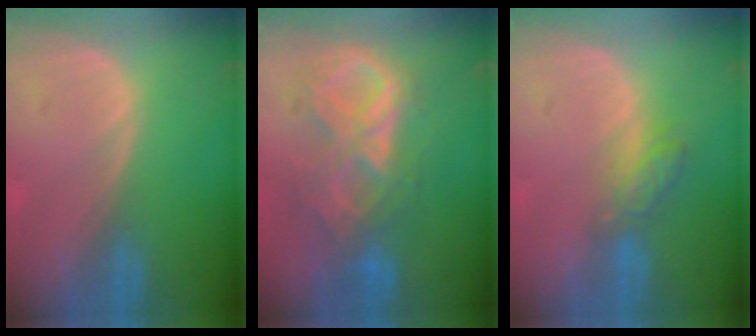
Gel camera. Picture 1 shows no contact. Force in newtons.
{"total": 9.6, "press": 8.2, "slide": 5.0}
{"total": 4.5, "press": 4.1, "slide": 1.9}